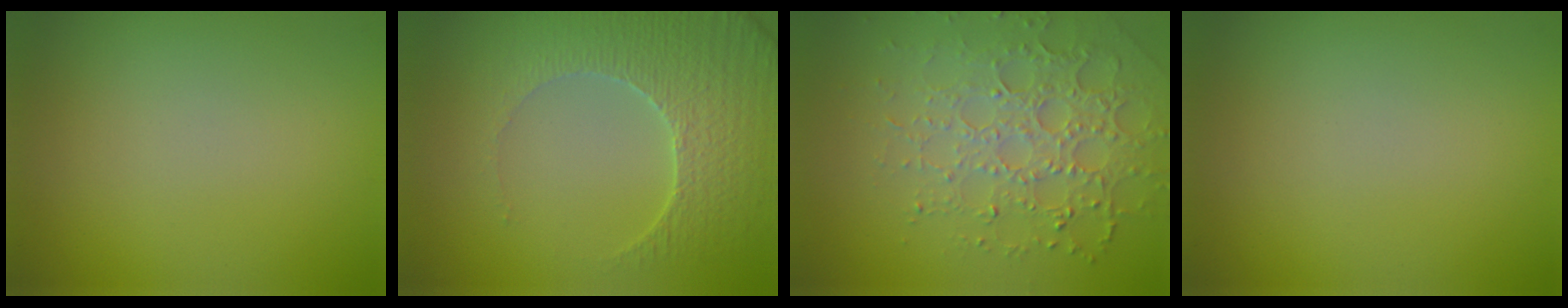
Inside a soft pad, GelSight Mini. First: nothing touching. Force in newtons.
{"total": 4.5, "press": 4.4, "slide": 0.8}
{"total": 4.9, "press": 4.3, "slide": 2.4}
{"total": 0.0}